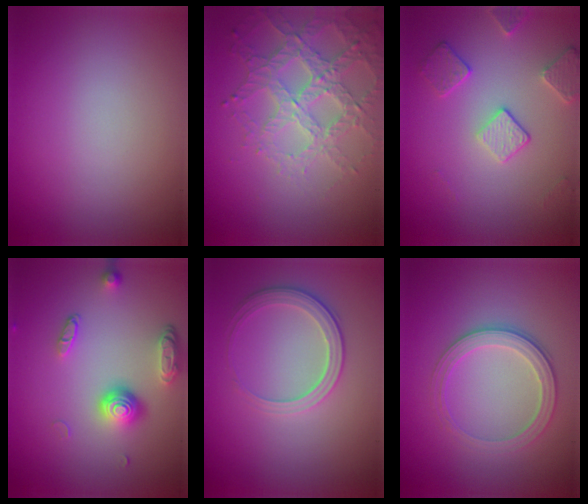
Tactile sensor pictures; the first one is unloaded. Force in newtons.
{"total": 4.7, "press": 4.1, "slide": 2.2}
{"total": 2.9, "press": 2.8, "slide": 0.9}
{"total": 3.8, "press": 2.8, "slide": 2.5}
{"total": 2.8, "press": 2.7, "slide": 0.8}
{"total": 2.9, "press": 2.8, "slide": 0.7}